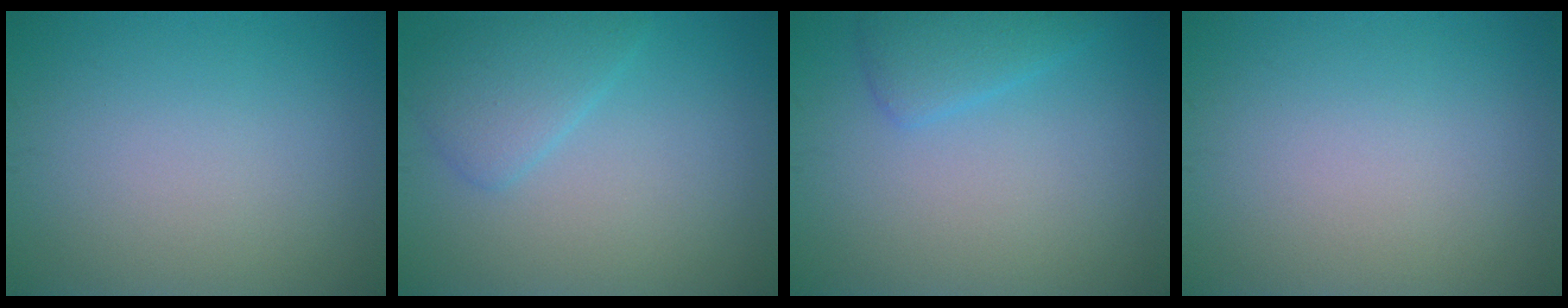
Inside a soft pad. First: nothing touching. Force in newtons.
{"total": 2.9, "press": 2.9, "slide": 0.1}
{"total": 2.4, "press": 2.4, "slide": 0.1}
{"total": 0.0}